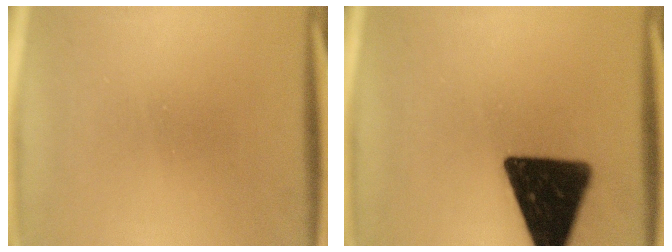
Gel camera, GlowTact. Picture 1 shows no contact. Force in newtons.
{"total": 17.2}